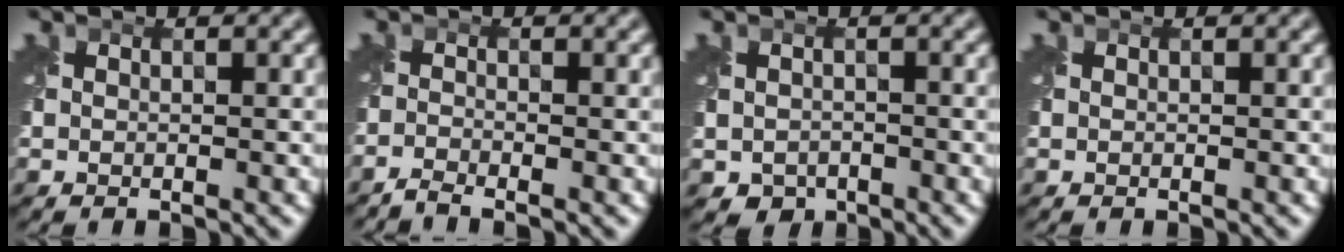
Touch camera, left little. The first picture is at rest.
{"total": 1.5, "force": [-1.4, 0.0, 0.5], "torque": [-0.011, -0.010, -0.040]}
{"total": 2.3, "force": [-1.3, 1.8, 0.7], "torque": [-0.017, -0.014, -0.024]}
{"total": 0.0}